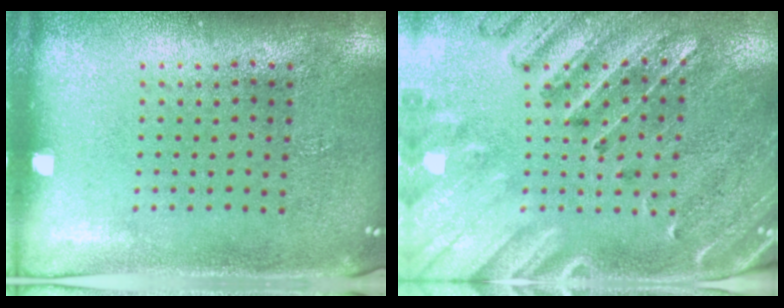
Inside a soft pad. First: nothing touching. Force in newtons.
{"total": 2.9, "press": 2.7, "slide": 1.1}